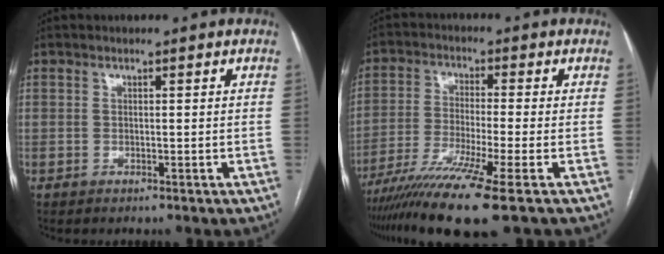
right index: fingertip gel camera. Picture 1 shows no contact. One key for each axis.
{"total": 12.0, "fx": -8.1, "fy": -1.5, "fz": 8.7, "tx": -0.159, "ty": -0.032, "tz": -0.138}